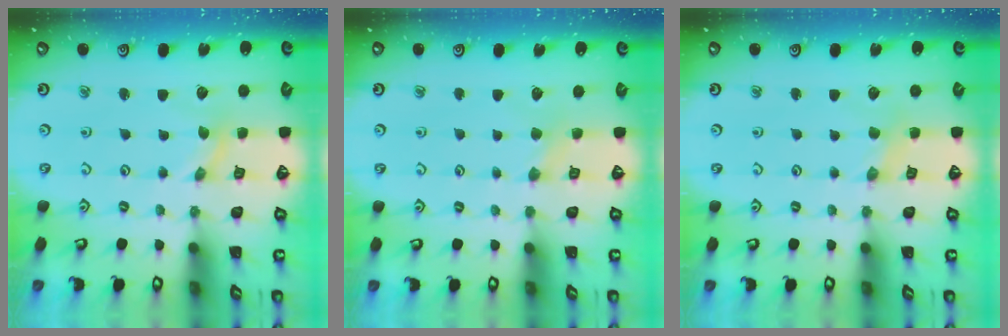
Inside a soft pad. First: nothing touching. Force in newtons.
{"total": 1.2, "press": 1.1, "slide": 0.3}
{"total": 1.5, "press": 1.4, "slide": 0.3}